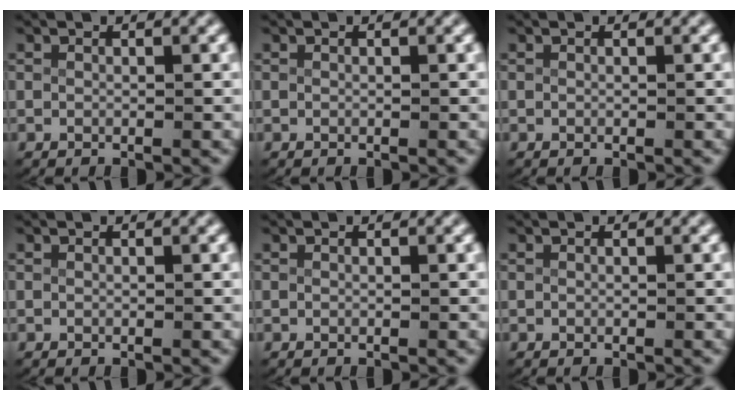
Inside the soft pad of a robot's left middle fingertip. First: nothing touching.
{"total": 0.0}
{"total": 0.0}
{"total": 0.0}
{"total": 0.0}
{"total": 0.0}